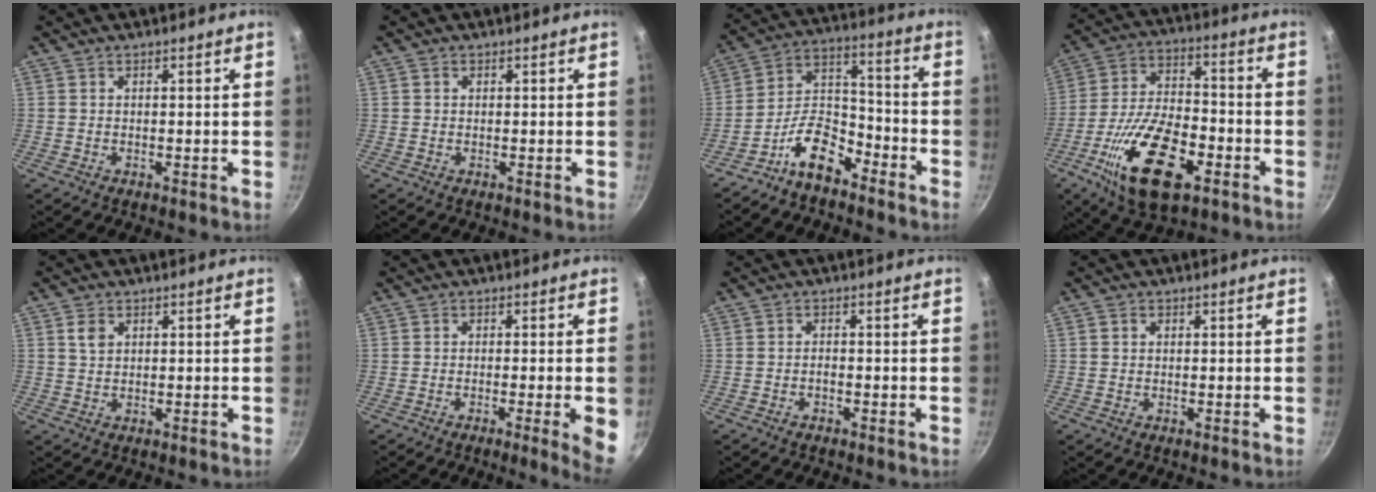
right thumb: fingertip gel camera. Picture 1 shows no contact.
{"total": 0.6, "force": [0.3, 0.4, 0.3], "torque": [-0.006, 0.001, 0.005]}
{"total": 10.8, "force": [-7.5, 5.0, 6.0], "torque": [-0.095, 0.082, -0.153]}
{"total": 20.2, "force": [-8.5, 9.4, 15.8], "torque": [-0.279, 0.025, -0.153]}
{"total": 2.7, "force": [1.0, 1.9, 1.6], "torque": [-0.023, -0.002, 0.021]}
{"total": 6.5, "force": [-1.7, 0.4, 6.2], "torque": [-0.072, 0.003, -0.020]}
{"total": 1.0, "force": [-0.6, 0.3, 0.7], "torque": [-0.013, 0.008, -0.011]}
{"total": 0.8, "force": [0.3, 0.6, 0.5], "torque": [-0.008, 0.001, 0.006]}